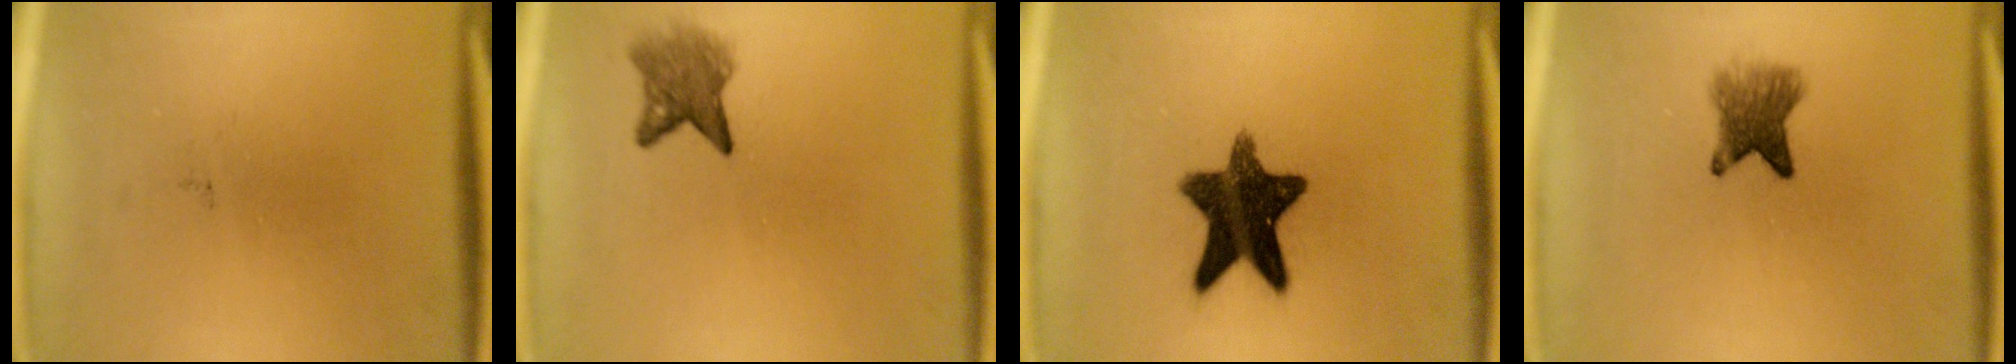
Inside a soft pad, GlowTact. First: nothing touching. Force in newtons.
{"total": 3.9}
{"total": 13.3}
{"total": 4.8}